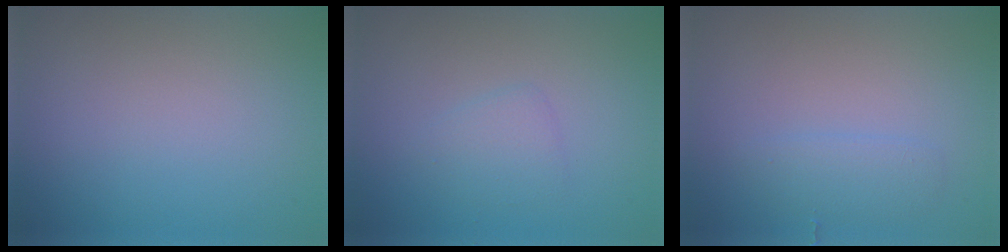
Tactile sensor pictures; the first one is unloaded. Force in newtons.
{"total": 1.6, "press": 1.6, "slide": 0.0}
{"total": 1.7, "press": 1.7, "slide": 0.2}